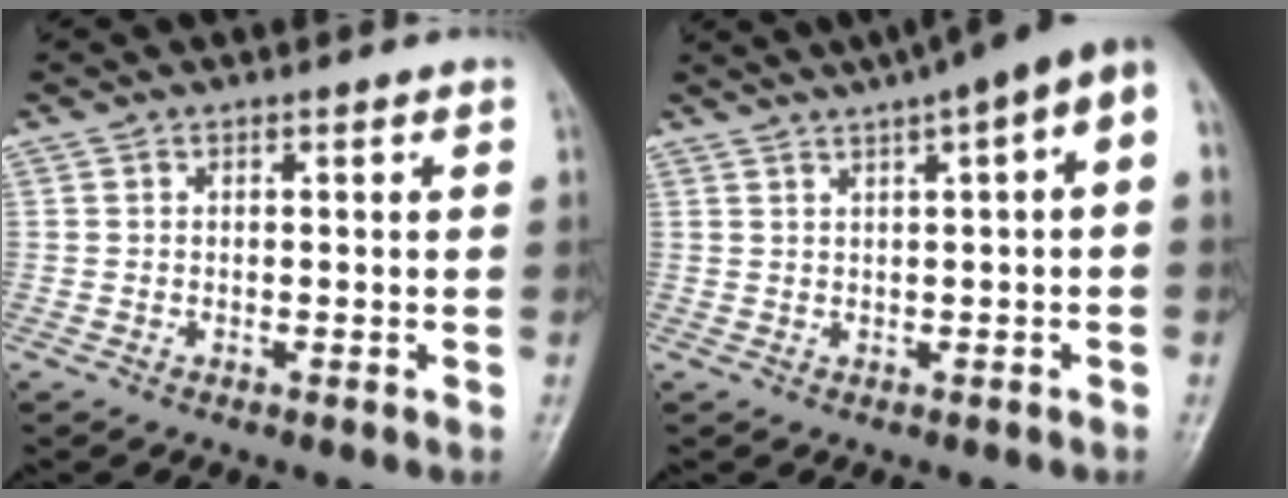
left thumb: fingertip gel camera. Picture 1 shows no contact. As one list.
[{"total": 10.3, "force": [4.1, 2.4, 9.1], "torque": [-0.124, 0.037, 0.048]}]